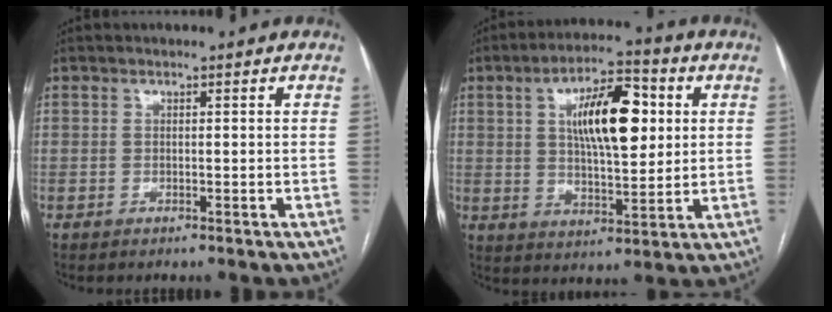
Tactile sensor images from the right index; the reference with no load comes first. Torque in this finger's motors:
{"motor_torque": [0.57, 0.22, 0.34, 0.12]}